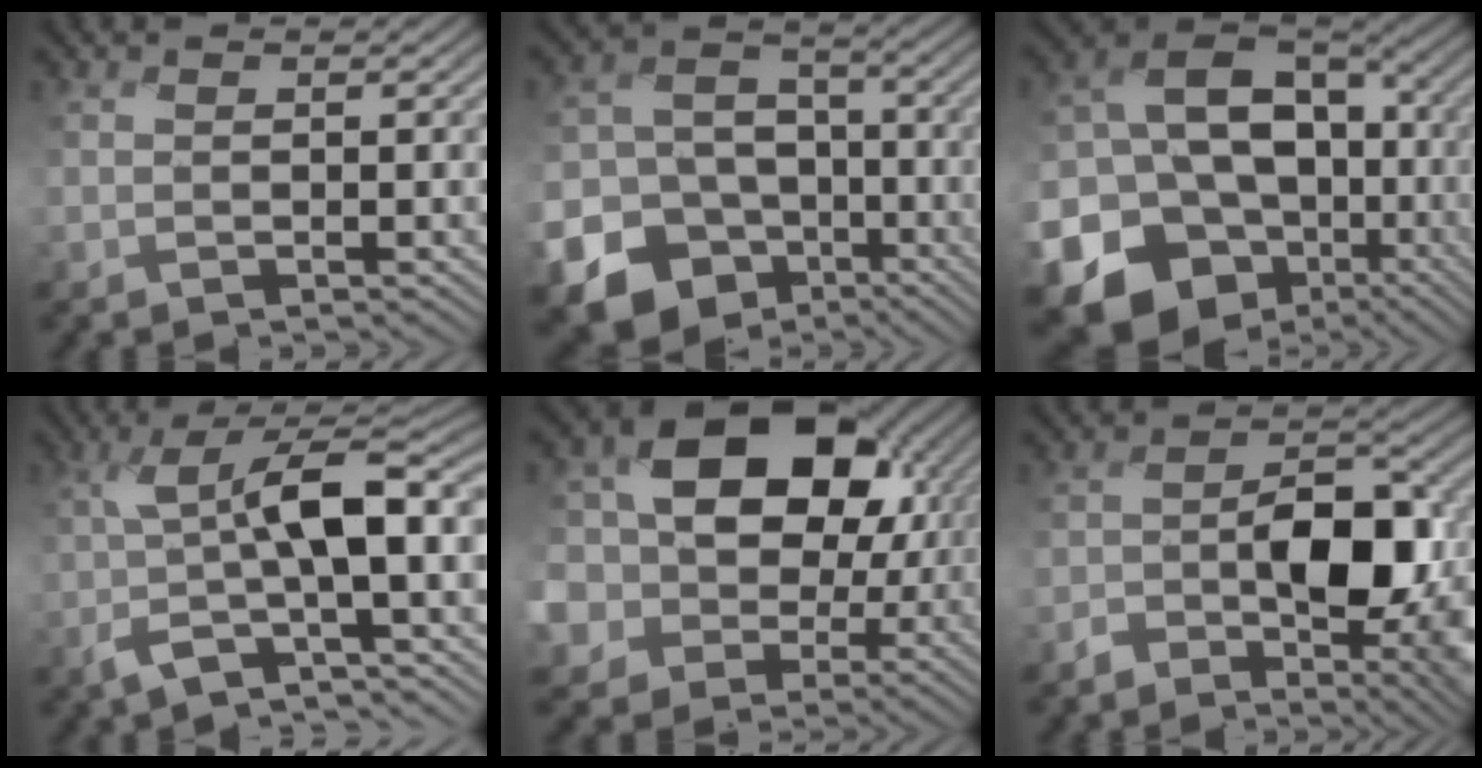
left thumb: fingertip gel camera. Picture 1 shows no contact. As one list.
[{"total": 19.5, "force": [-11.0, 14.9, 6.2], "torque": [-0.165, -0.076, -0.172]}, {"total": 20.5, "force": [-6.3, 16.5, 10.4], "torque": [-0.233, -0.035, -0.094]}, {"total": 10.3, "force": [-0.6, 3.7, 9.6], "torque": [-0.181, 0.008, -0.017]}, {"total": 19.7, "force": [2.8, 16.2, 10.8], "torque": [-0.237, 0.012, 0.035]}, {"total": 8.7, "force": [-3.0, 4.9, 6.5], "torque": [-0.086, -0.003, -0.052]}]